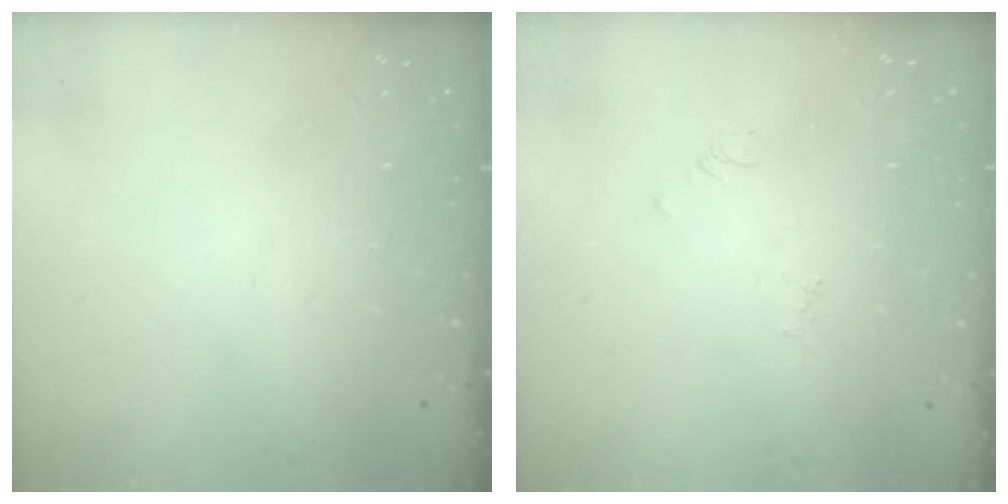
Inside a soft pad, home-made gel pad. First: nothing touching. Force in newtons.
{"total": 1.7, "press": 1.6, "slide": 0.3}